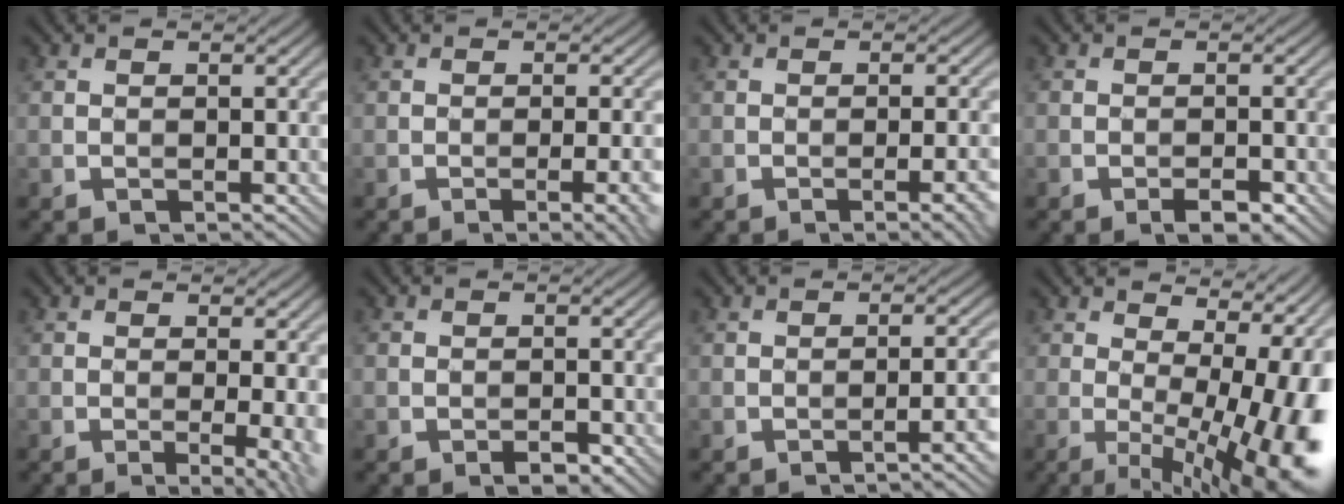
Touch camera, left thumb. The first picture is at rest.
{"total": 5.2, "force": [-1.7, 1.4, 4.7], "torque": [-0.055, 0.004, -0.019]}
{"total": 4.3, "force": [-1.6, 1.0, 3.9], "torque": [-0.045, 0.009, -0.022]}
{"total": 2.1, "force": [-1.3, 0.7, 1.4], "torque": [-0.018, 0.001, -0.020]}
{"total": 4.9, "force": [-0.7, 1.1, 4.8], "torque": [-0.070, -0.007, -0.008]}
{"total": 1.7, "force": [-1.1, 0.7, 1.0], "torque": [-0.011, 0.000, -0.017]}
{"total": 4.1, "force": [-1.9, 0.7, 3.6], "torque": [-0.037, 0.015, -0.036]}
{"total": 15.0, "force": [0.6, 6.2, 13.7], "torque": [-0.152, 0.013, 0.016]}